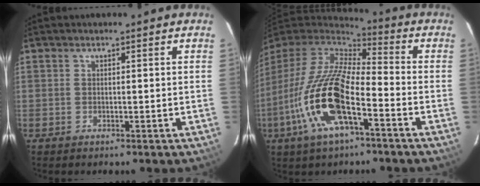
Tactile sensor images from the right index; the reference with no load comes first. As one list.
[{"total": 19.9, "force": [-8.1, 6.7, 16.9], "torque": [-0.344, -0.031, -0.163]}]